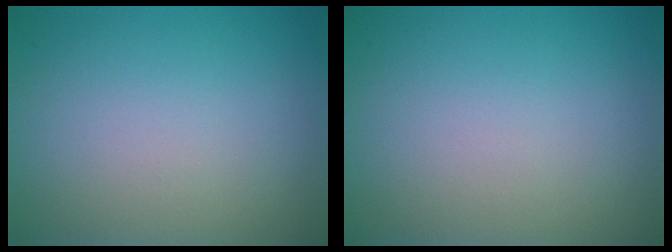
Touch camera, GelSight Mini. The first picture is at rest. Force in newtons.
{"total": 0.0}